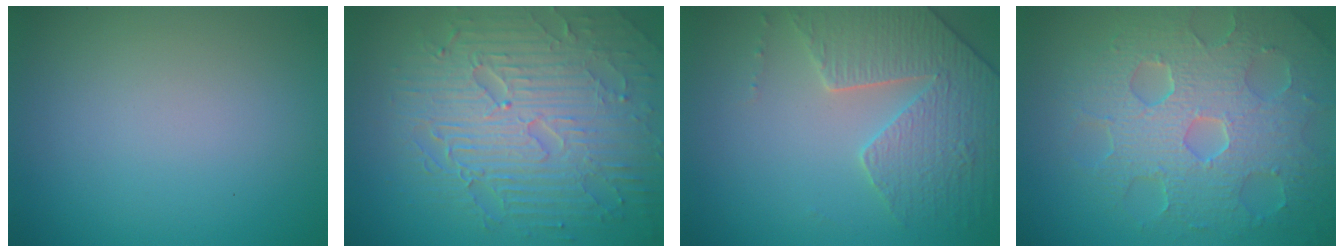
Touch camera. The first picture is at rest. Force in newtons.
{"total": 9.5, "press": 6.4, "slide": 7.0}
{"total": 4.2, "press": 4.1, "slide": 1.0}
{"total": 8.5, "press": 6.1, "slide": 6.0}